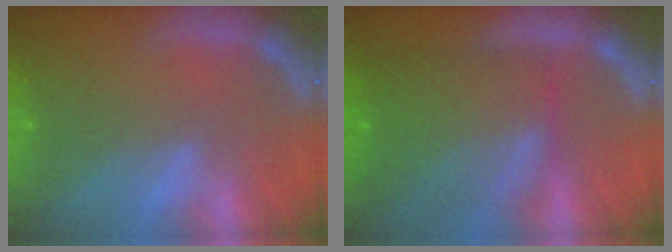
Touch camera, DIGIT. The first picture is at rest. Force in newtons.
{"total": 9.6}